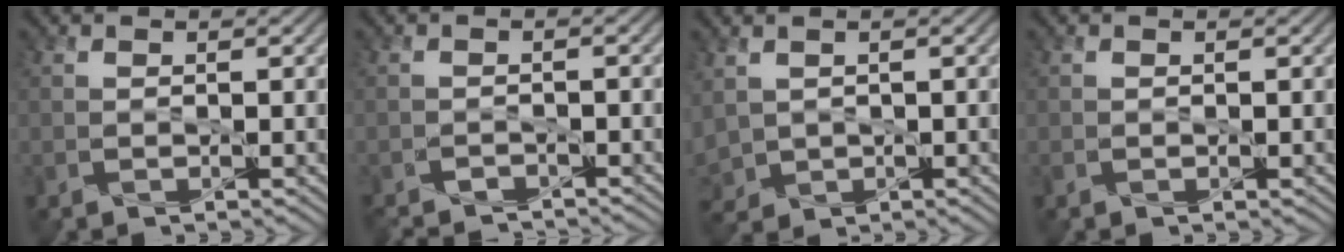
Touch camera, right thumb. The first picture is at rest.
{"total": 3.5, "force": [-3.4, 0.3, 0.7], "torque": [-0.021, -0.005, -0.061]}
{"total": 3.4, "force": [0.5, 2.6, 2.1], "torque": [-0.074, -0.009, 0.011]}
{"total": 0.0}